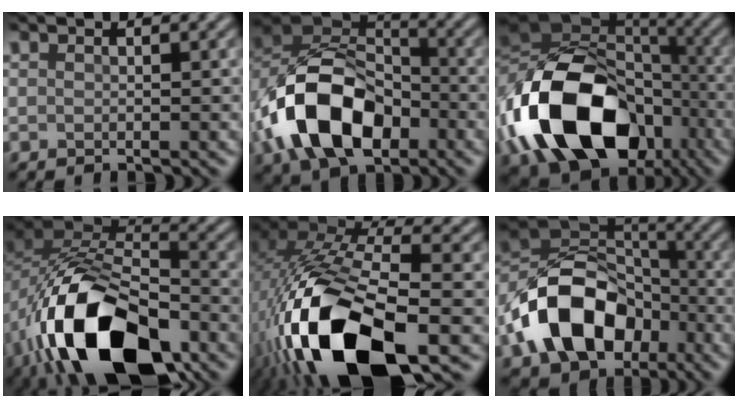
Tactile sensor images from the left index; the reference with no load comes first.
{"total": 12.3, "force": [-4.6, 7.6, 8.5], "torque": [-0.167, 0.005, -0.092]}
{"total": 18.3, "force": [-6.7, 12.5, 11.6], "torque": [-0.246, -0.027, -0.119]}
{"total": 15.5, "force": [-7.3, 8.0, 11.0], "torque": [-0.206, -0.019, -0.135]}
{"total": 16.7, "force": [-6.9, 7.3, 13.4], "torque": [-0.283, -0.026, -0.115]}
{"total": 11.9, "force": [-4.6, 8.1, 7.4], "torque": [-0.138, 0.003, -0.091]}